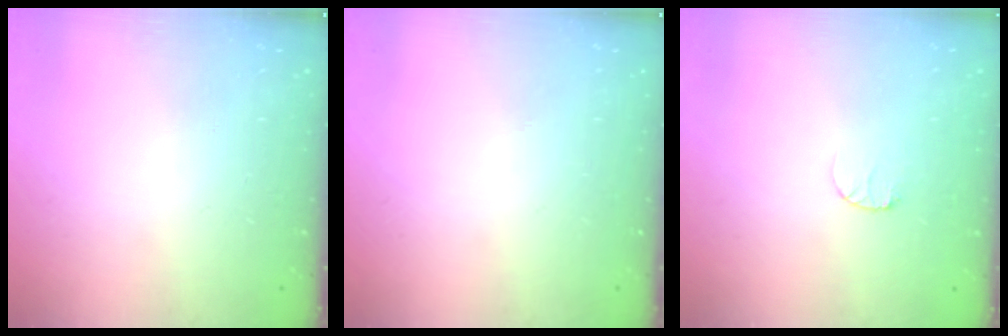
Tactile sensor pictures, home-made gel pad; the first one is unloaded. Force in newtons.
{"total": 0.0}
{"total": 3.1, "press": 3.1, "slide": 0.3}